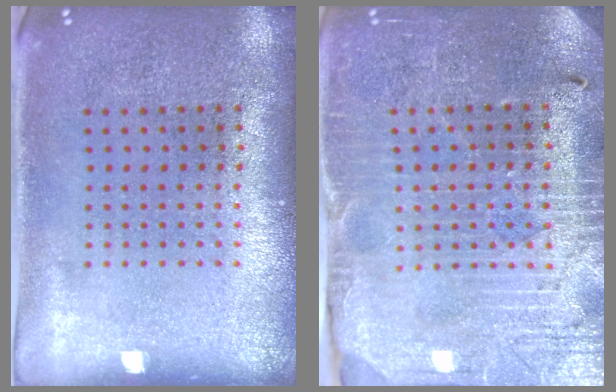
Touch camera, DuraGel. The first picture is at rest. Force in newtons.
{"total": 3.8, "press": 3.7, "slide": 0.9}